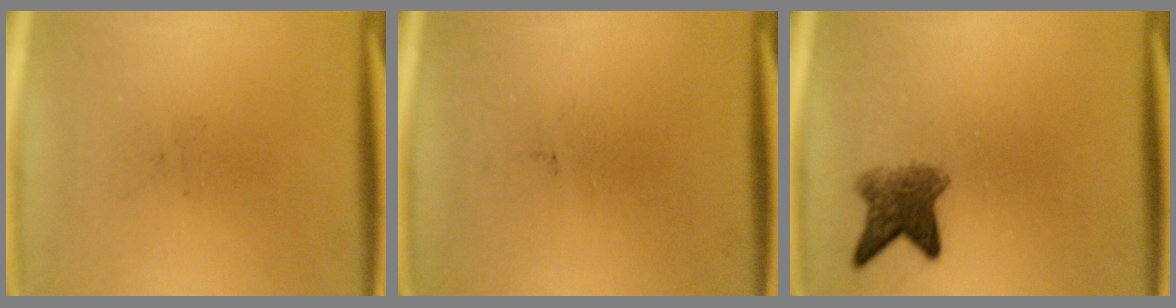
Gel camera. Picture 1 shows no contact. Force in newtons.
{"total": 0.0}
{"total": 4.8}